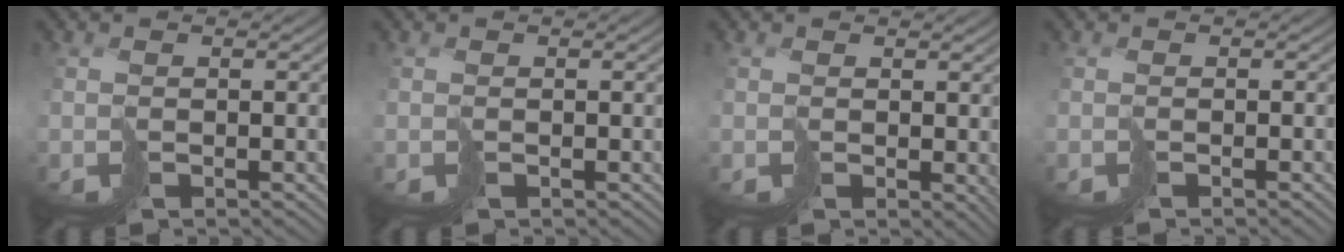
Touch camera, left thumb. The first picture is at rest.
{"total": 0.0}
{"total": 2.1, "force": [0.8, 1.3, 1.4], "torque": [-0.029, -0.003, 0.017]}
{"total": 0.8, "force": [-0.7, -0.4, 0.2], "torque": [-0.001, 0.003, -0.011]}